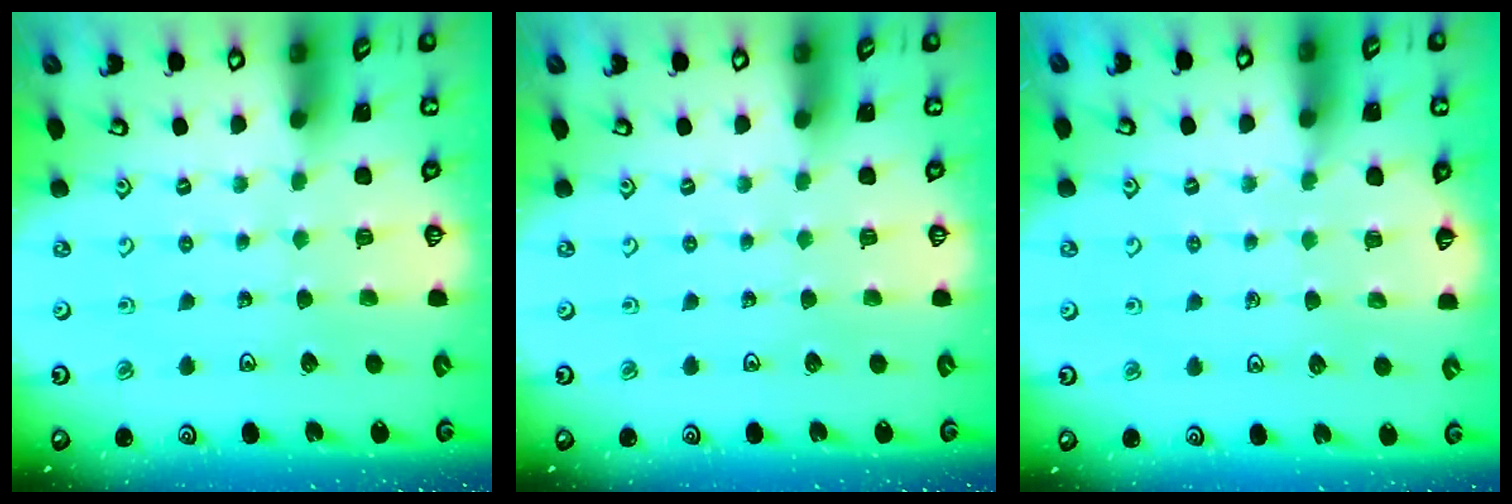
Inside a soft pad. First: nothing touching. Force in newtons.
{"total": 0.0}
{"total": 6.0, "press": 5.9, "slide": 1.2}